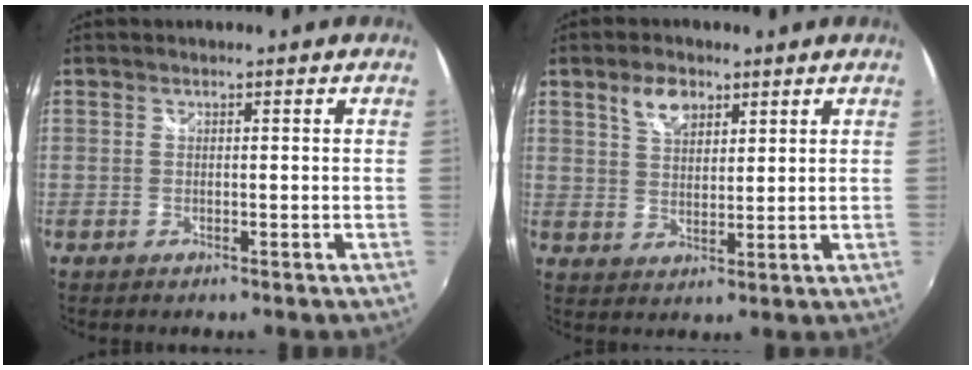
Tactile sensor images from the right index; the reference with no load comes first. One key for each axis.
{"total": 5.6, "fx": 3.3, "fy": 3.1, "fz": 3.3, "tx": -0.055, "ty": 0.011, "tz": 0.061}